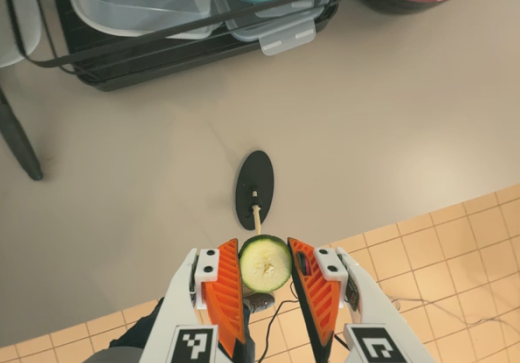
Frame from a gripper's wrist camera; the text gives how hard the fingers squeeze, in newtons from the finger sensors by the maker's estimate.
{"total": 8.0, "left": 7.8, "right": 8.2}